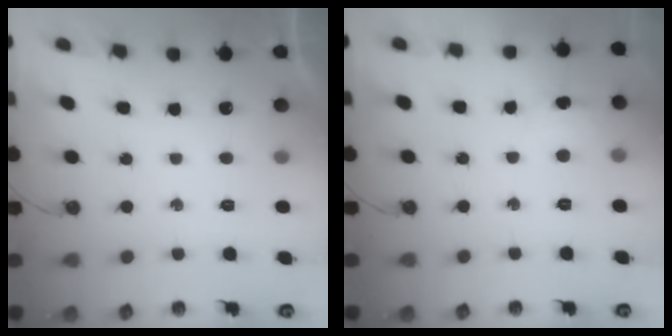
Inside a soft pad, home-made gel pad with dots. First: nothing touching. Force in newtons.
{"total": 3.9, "press": 3.6, "slide": 1.5}